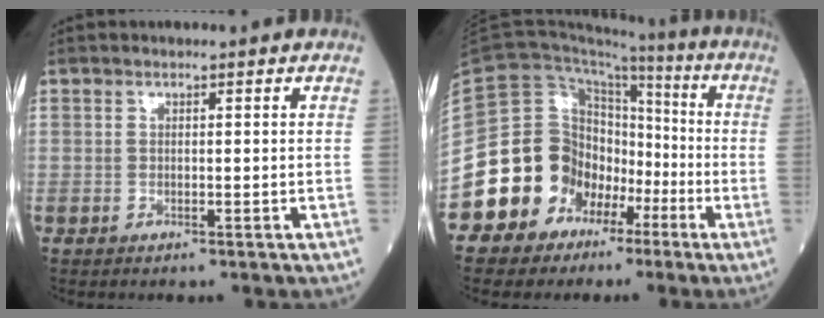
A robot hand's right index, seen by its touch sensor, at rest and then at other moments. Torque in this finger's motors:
{"motor_torque": [2.14, 0.00, 0.91, 0.09]}